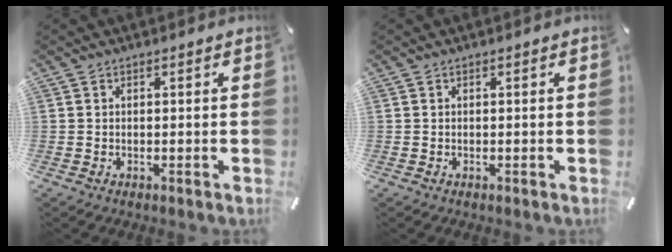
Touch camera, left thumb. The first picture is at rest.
{"total": 0.0}